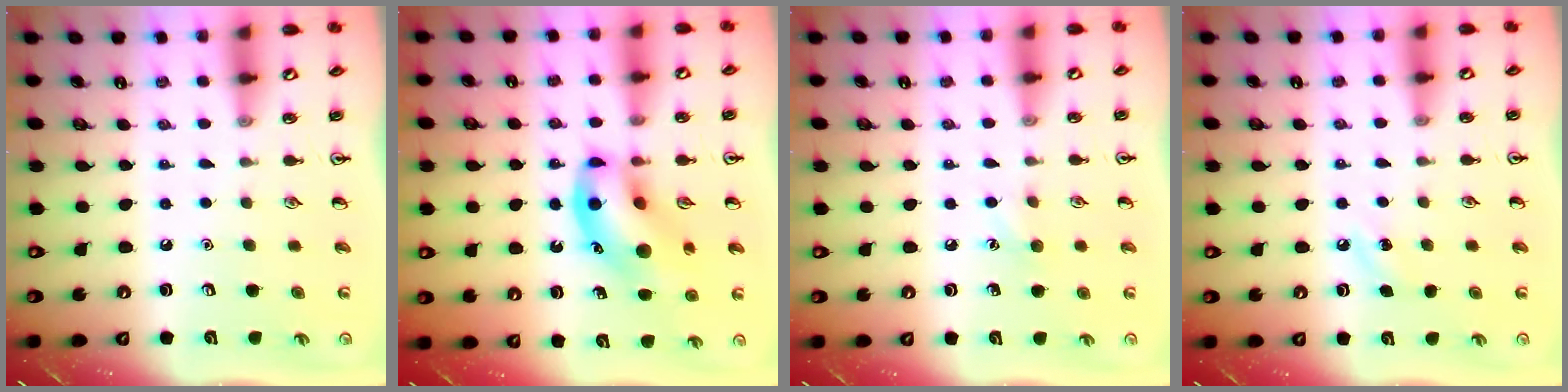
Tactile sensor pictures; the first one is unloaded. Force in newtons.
{"total": 14.1, "press": 13.7, "slide": 3.2}
{"total": 5.9, "press": 5.6, "slide": 1.7}
{"total": 5.0, "press": 4.6, "slide": 1.8}